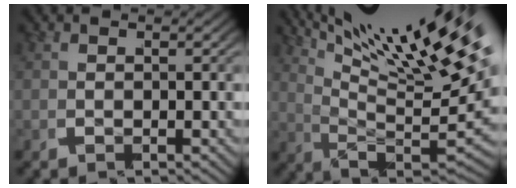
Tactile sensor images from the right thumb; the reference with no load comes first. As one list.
[{"total": 11.8, "force": [4.6, 5.9, 9.2], "torque": [-0.153, -0.020, 0.073]}]